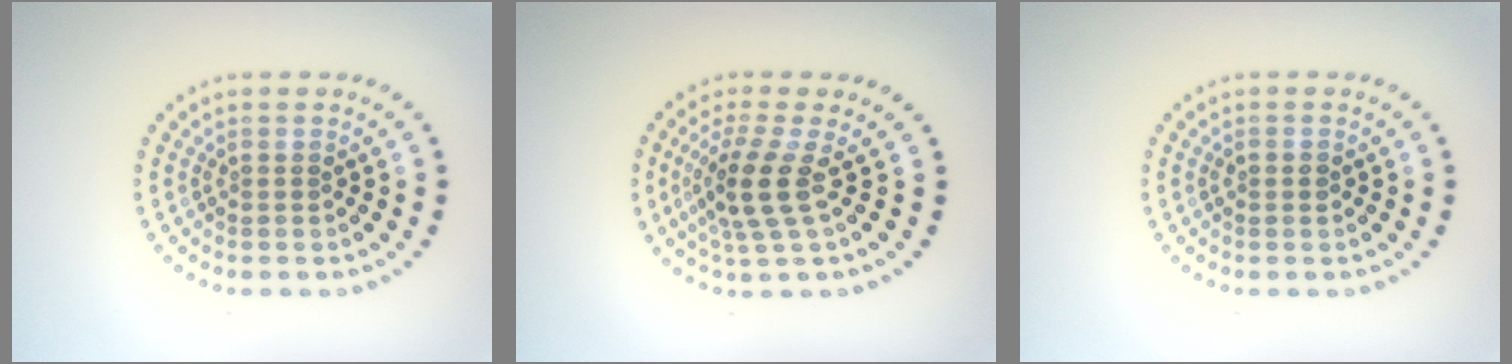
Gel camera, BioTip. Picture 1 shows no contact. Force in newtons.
{"total": 3.7, "press": 2.8, "slide": 2.5}
{"total": 1.0, "press": 1.0, "slide": 0.2}